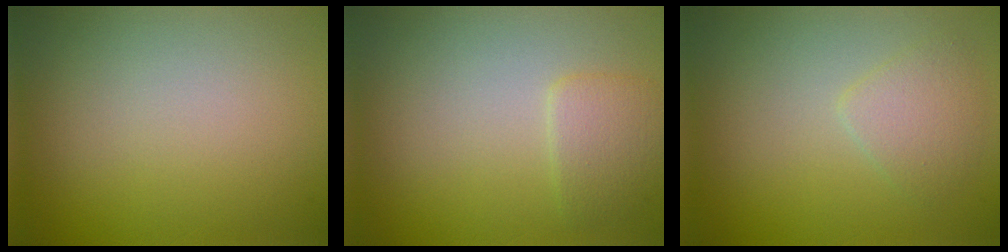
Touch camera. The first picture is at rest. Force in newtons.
{"total": 2.0, "press": 2.0, "slide": 0.1}
{"total": 2.1, "press": 2.1, "slide": 0.1}